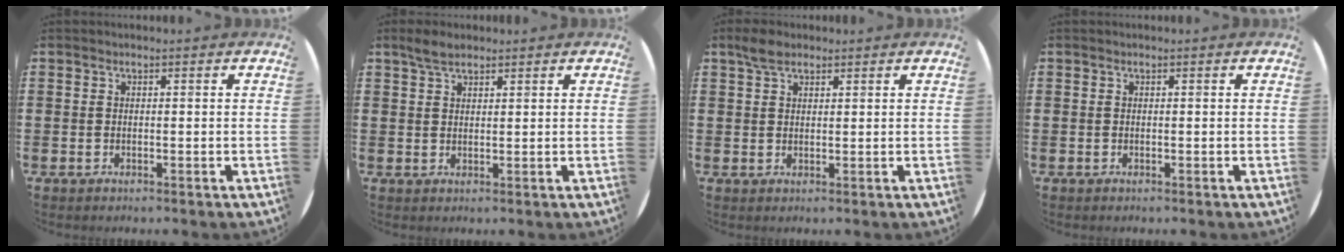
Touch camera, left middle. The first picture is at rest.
{"total": 2.8, "force": [2.4, 1.1, 1.0], "torque": [-0.016, 0.003, 0.044]}
{"total": 2.9, "force": [2.2, 1.4, 1.2], "torque": [-0.018, 0.004, 0.040]}
{"total": 0.0}